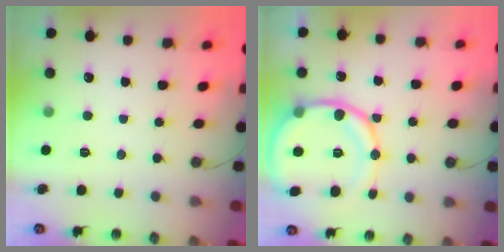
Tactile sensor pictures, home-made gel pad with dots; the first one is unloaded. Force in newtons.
{"total": 15.7, "press": 15.4, "slide": 3.0}